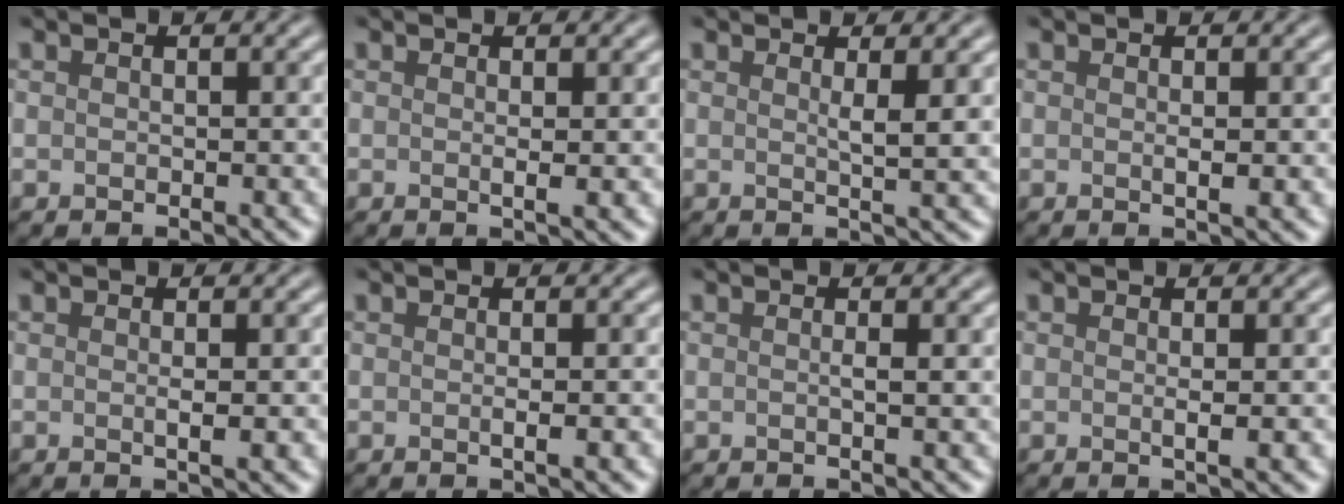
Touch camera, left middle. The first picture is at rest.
{"total": 1.1, "force": [0.0, 0.1, 1.1], "torque": [-0.014, 0.002, 0.002]}
{"total": 2.0, "force": [0.6, 0.3, 1.9], "torque": [-0.028, -0.002, 0.011]}
{"total": 1.1, "force": [-0.1, 0.1, 1.0], "torque": [-0.015, 0.002, 0.002]}
{"total": 1.6, "force": [-0.2, 0.3, 1.5], "torque": [-0.020, 0.001, -0.001]}
{"total": 1.5, "force": [-0.3, 0.4, 1.5], "torque": [-0.015, -0.001, -0.004]}
{"total": 0.8, "force": [-0.2, 0.1, 0.8], "torque": [-0.011, -0.001, -0.004]}
{"total": 1.5, "force": [-0.1, 0.3, 1.5], "torque": [-0.020, 0.002, -0.002]}